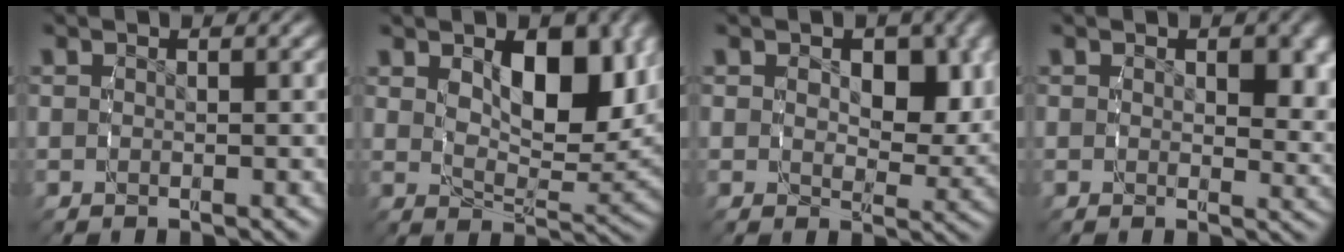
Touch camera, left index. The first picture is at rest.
{"total": 7.2, "force": [2.3, 3.0, 6.1], "torque": [-0.086, -0.013, 0.045]}
{"total": 4.2, "force": [1.3, 2.6, 3.0], "torque": [-0.048, -0.019, 0.028]}
{"total": 2.6, "force": [1.0, 1.2, 2.1], "torque": [-0.023, -0.015, 0.021]}